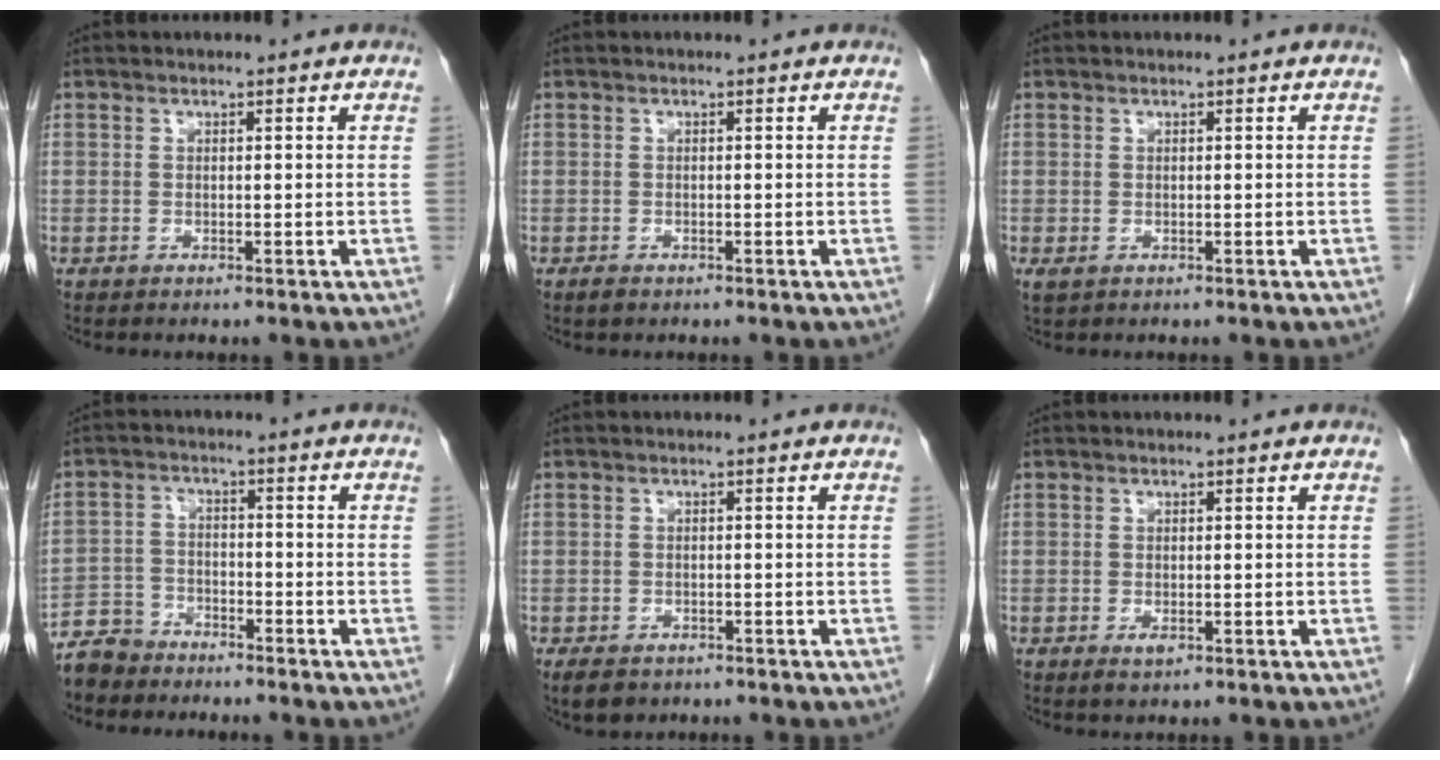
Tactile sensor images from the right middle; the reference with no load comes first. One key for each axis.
{"total": 0.9, "fx": -0.7, "fy": 0.5, "fz": 0.5, "tx": -0.012, "ty": 0.000, "tz": -0.009}
{"total": 0.8, "fx": 0.0, "fy": 0.5, "fz": 0.6, "tx": -0.016, "ty": -0.002, "tz": 0.007}
{"total": 5.2, "fx": -4.6, "fy": 2.3, "fz": 0.2, "tx": -0.009, "ty": -0.006, "tz": -0.095}
{"total": 4.0, "fx": -2.9, "fy": 2.3, "fz": 1.7, "tx": -0.027, "ty": -0.004, "tz": -0.040}
{"total": 1.3, "fx": -0.5, "fy": 0.6, "fz": 1.0, "tx": -0.018, "ty": -0.002, "tz": -0.004}